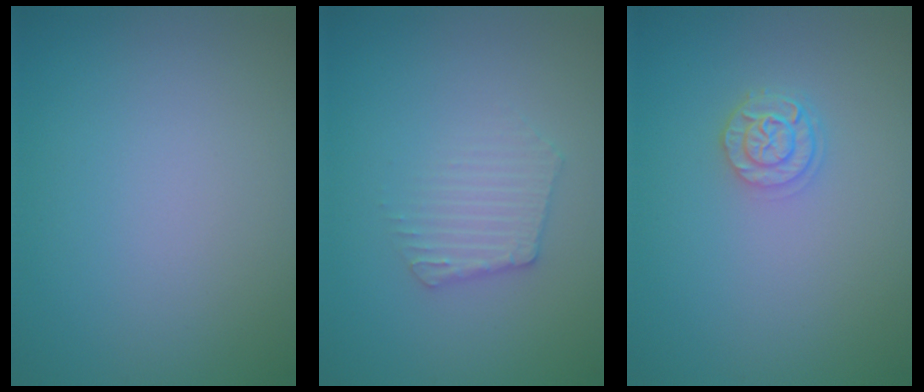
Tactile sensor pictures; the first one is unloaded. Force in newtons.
{"total": 2.4, "press": 2.4, "slide": 0.3}
{"total": 2.4, "press": 2.0, "slide": 1.3}